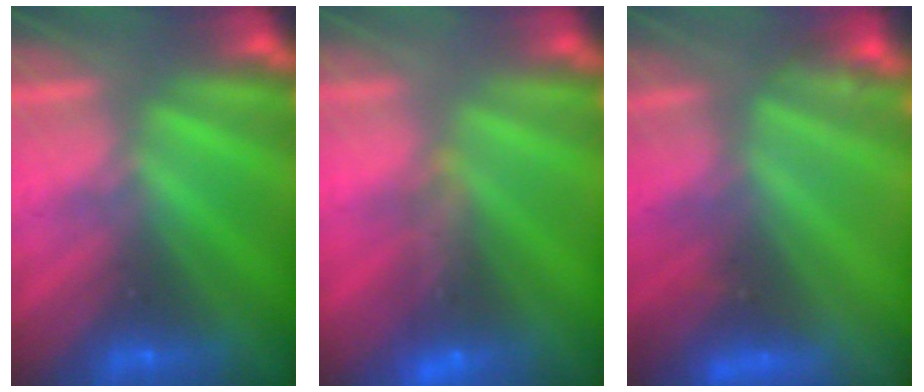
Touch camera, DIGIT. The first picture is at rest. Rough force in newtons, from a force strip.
{"total": 7.3}
{"total": 3.9}